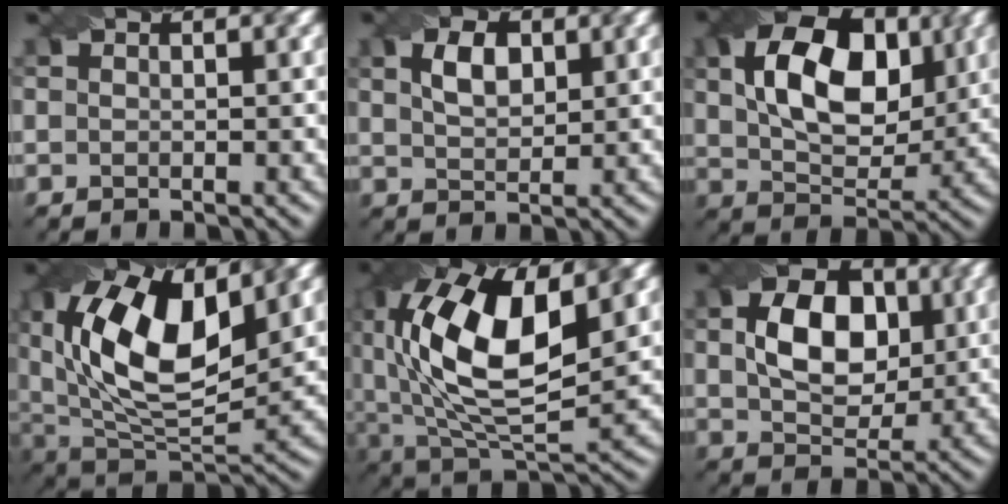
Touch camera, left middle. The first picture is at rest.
{"total": 3.1, "force": [1.2, 1.8, 2.2], "torque": [-0.050, 0.005, 0.025]}
{"total": 9.9, "force": [2.7, 6.0, 7.5], "torque": [-0.127, 0.013, 0.043]}
{"total": 12.8, "force": [3.6, 6.4, 10.5], "torque": [-0.186, 0.005, 0.061]}
{"total": 14.3, "force": [3.0, 6.8, 12.2], "torque": [-0.233, 0.007, 0.051]}
{"total": 7.3, "force": [1.3, 4.9, 5.2], "torque": [-0.096, 0.003, 0.020]}